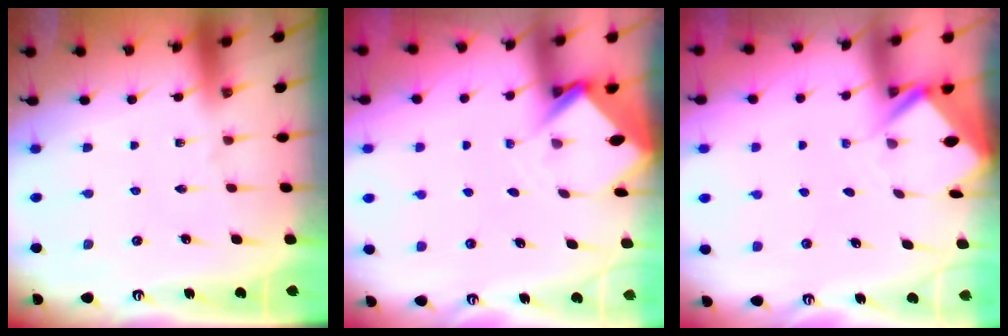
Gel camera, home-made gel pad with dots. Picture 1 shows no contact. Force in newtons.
{"total": 3.8, "press": 3.7, "slide": 0.3}
{"total": 2.6, "press": 2.6, "slide": 0.1}